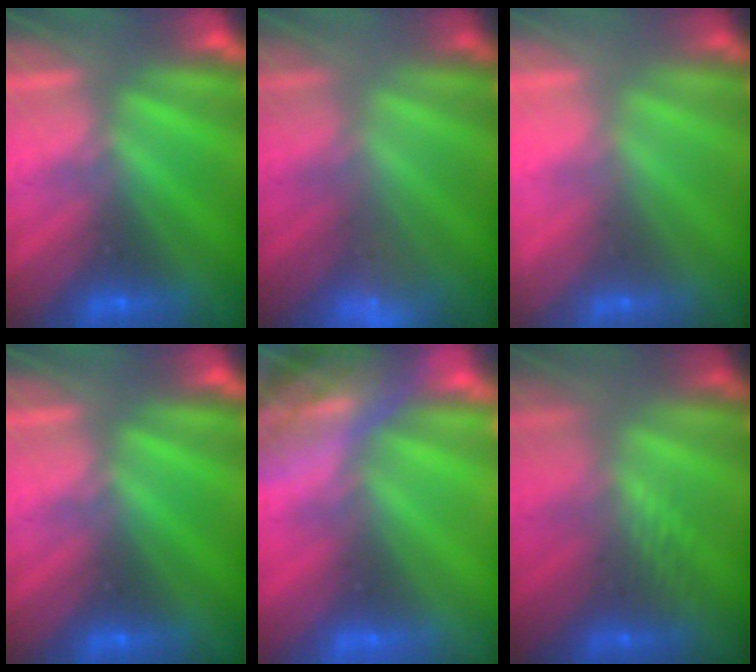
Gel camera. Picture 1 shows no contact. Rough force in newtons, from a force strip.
{"total": 2.3}
{"total": 2.1}
{"total": 0.0}
{"total": 9.7}
{"total": 2.4}